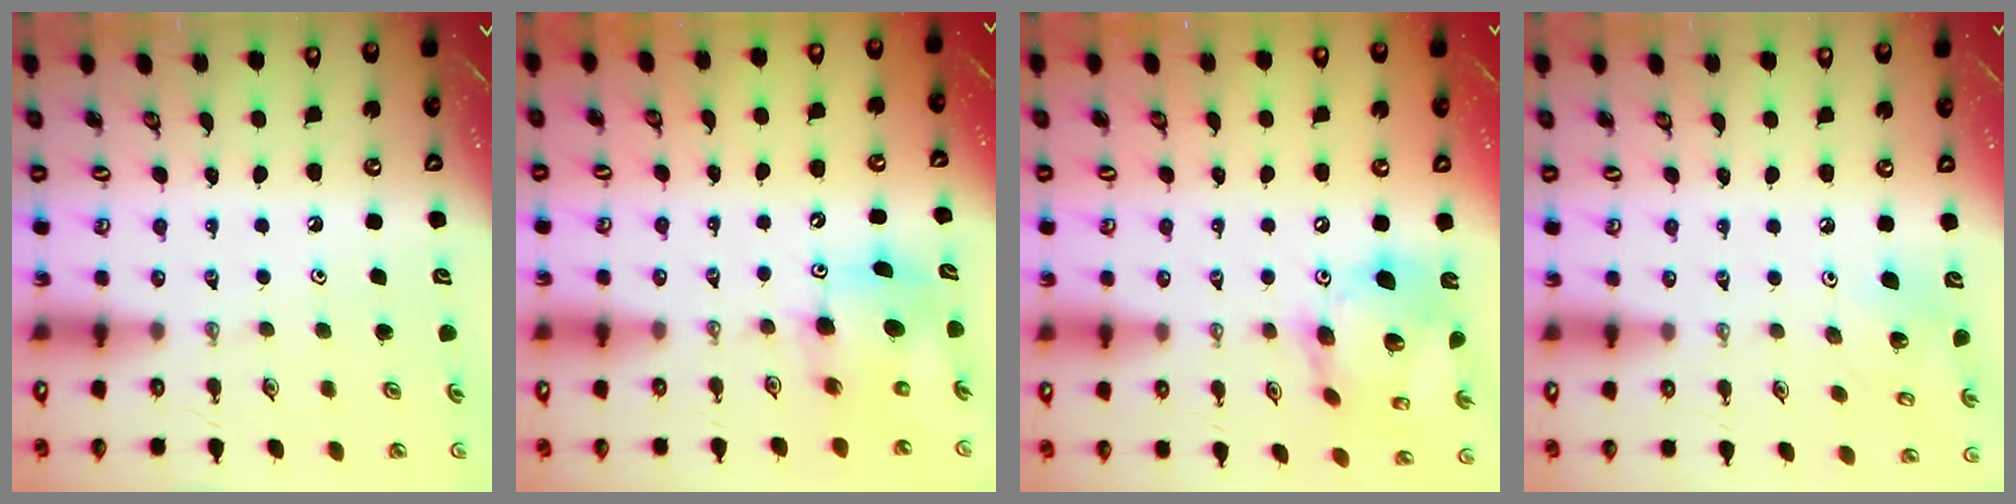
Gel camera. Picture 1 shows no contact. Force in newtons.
{"total": 8.0, "press": 7.6, "slide": 2.2}
{"total": 17.1, "press": 17.0, "slide": 1.8}
{"total": 8.4, "press": 8.2, "slide": 1.8}